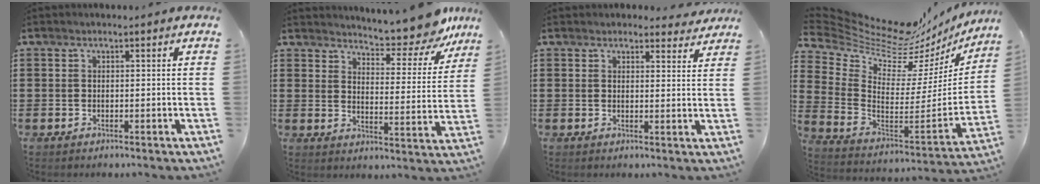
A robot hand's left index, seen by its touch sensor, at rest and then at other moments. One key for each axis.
{"total": 7.4, "fx": 7.1, "fy": 0.3, "fz": 2.1, "tx": -0.040, "ty": -0.059, "tz": 0.120}
{"total": 2.8, "fx": 2.7, "fy": 0.7, "fz": 0.4, "tx": 0.001, "ty": -0.011, "tz": 0.048}
{"total": 7.9, "fx": 7.2, "fy": 2.2, "fz": 2.4, "tx": -0.083, "ty": -0.073, "tz": 0.120}